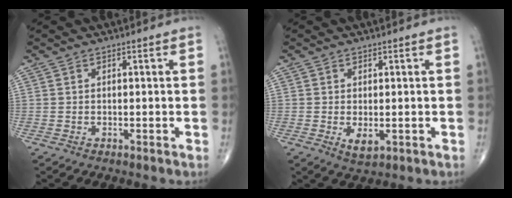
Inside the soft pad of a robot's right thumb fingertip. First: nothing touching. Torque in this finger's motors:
{"motor_torque": [0.06, -0.10, 0.21, 0.19, 0.04]}